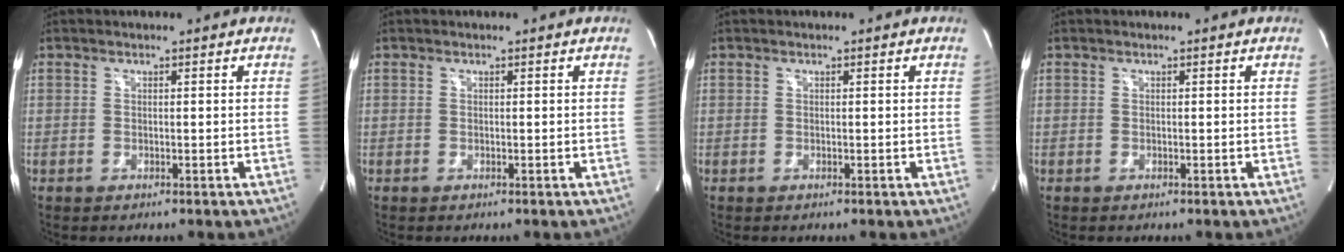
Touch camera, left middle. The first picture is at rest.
{"total": 0.0}
{"total": 0.0}
{"total": 0.0}